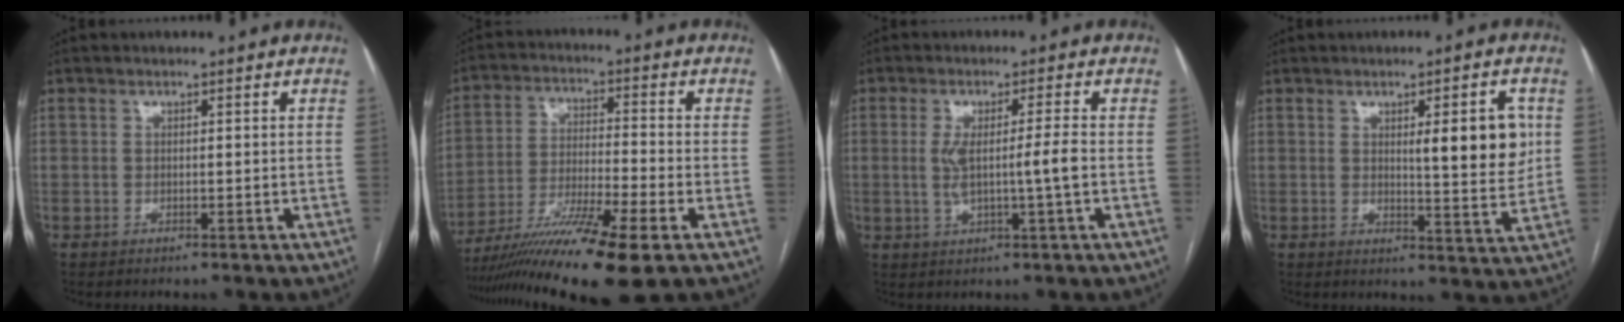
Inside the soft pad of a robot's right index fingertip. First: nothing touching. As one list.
[{"total": 15.3, "force": [-10.2, -0.1, 11.5], "torque": [-0.207, -0.031, -0.176]}, {"total": 5.9, "force": [-0.4, -0.4, 5.8], "torque": [-0.107, -0.001, -0.003]}, {"total": 8.6, "force": [1.9, 1.6, 8.2], "torque": [-0.107, -0.006, 0.026]}]